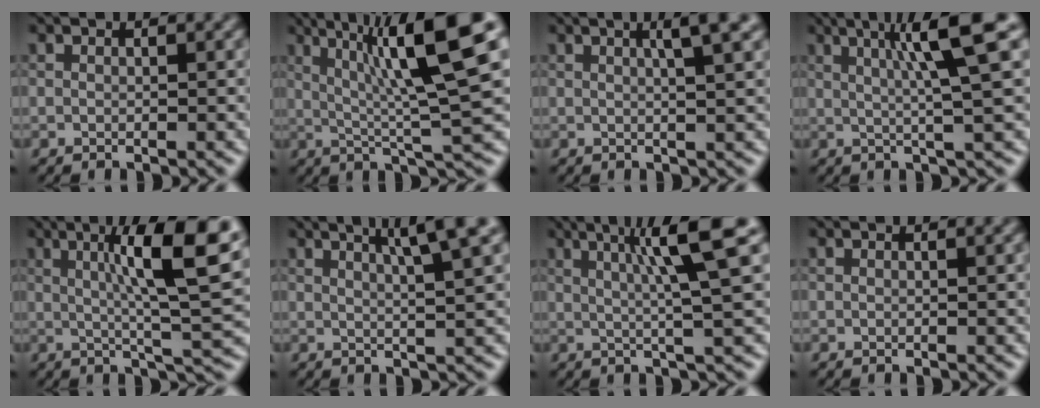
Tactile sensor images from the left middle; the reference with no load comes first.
{"total": 10.9, "force": [3.2, 1.5, 10.3], "torque": [-0.152, 0.010, 0.053]}
{"total": 3.6, "force": [1.5, 0.6, 3.2], "torque": [-0.037, 0.010, 0.019]}
{"total": 7.4, "force": [2.2, 0.9, 7.0], "torque": [-0.096, 0.018, 0.034]}
{"total": 11.1, "force": [2.7, 2.1, 10.6], "torque": [-0.145, 0.016, 0.036]}
{"total": 5.5, "force": [2.8, 0.8, 4.6], "torque": [-0.058, 0.013, 0.041]}
{"total": 7.7, "force": [2.3, 0.9, 7.3], "torque": [-0.100, 0.017, 0.035]}
{"total": 0.0}